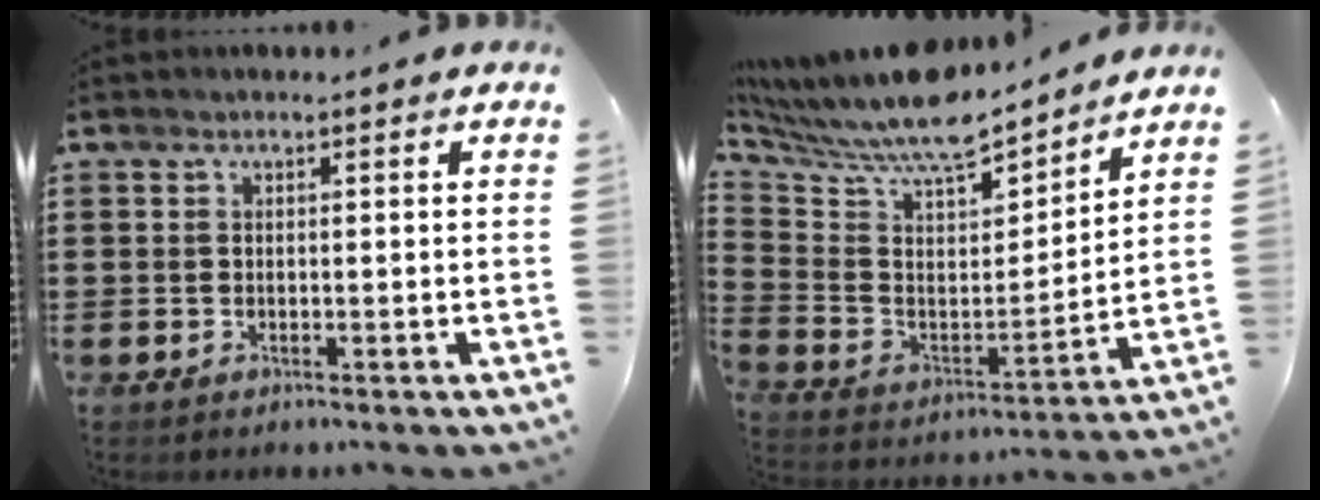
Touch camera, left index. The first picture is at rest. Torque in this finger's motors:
{"motor_torque": [2.14, 0.00, 0.86, 0.21]}